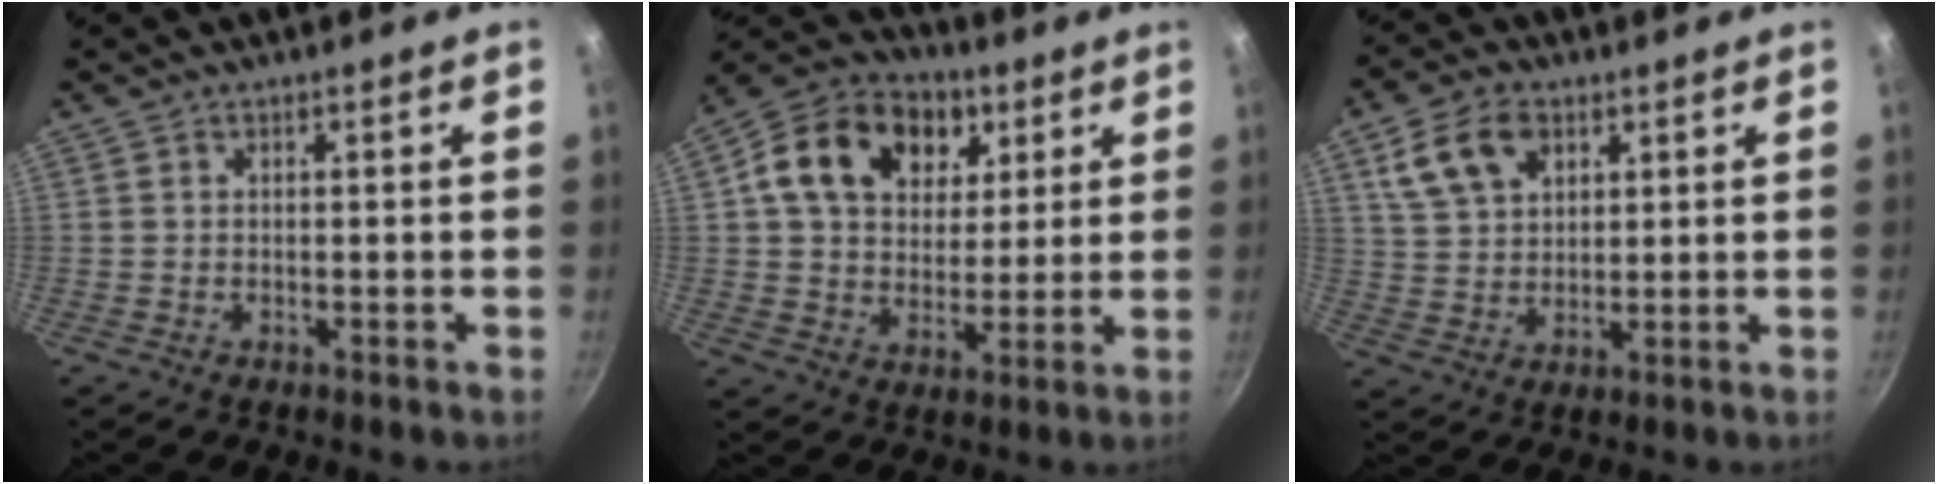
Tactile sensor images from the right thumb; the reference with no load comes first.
{"total": 18.1, "force": [6.2, 13.6, 10.3], "torque": [-0.154, 0.004, 0.092]}
{"total": 10.2, "force": [4.7, 6.8, 6.0], "torque": [-0.097, -0.002, 0.089]}